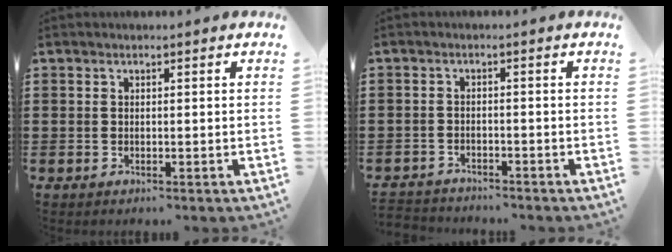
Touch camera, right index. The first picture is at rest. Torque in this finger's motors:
{"motor_torque": [-1.82, 0.32, -1.05, -0.15]}